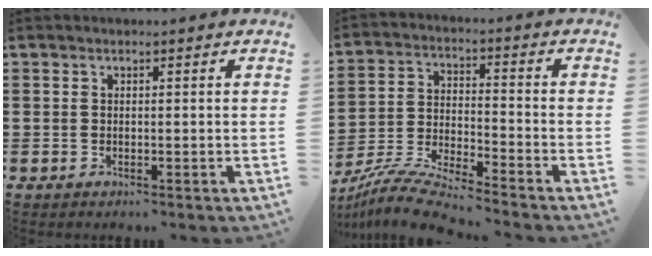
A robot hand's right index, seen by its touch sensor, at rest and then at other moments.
{"total": 8.1, "force": [-7.7, 0.0, 2.6], "torque": [-0.063, -0.001, -0.153]}